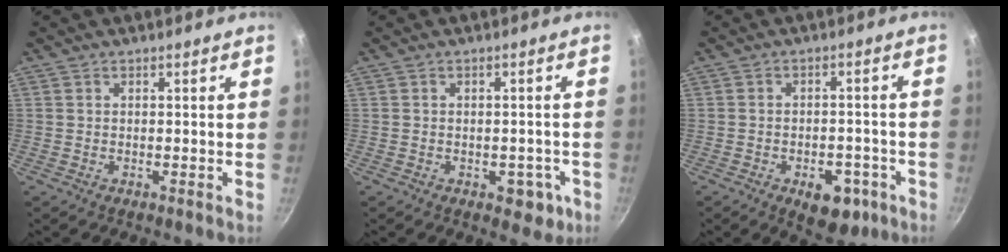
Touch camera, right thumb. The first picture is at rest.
{"total": 4.4, "force": [-2.0, 2.9, 2.7], "torque": [-0.009, 0.011, -0.022]}
{"total": 8.3, "force": [-4.1, 4.7, 5.5], "torque": [-0.055, 0.020, -0.050]}